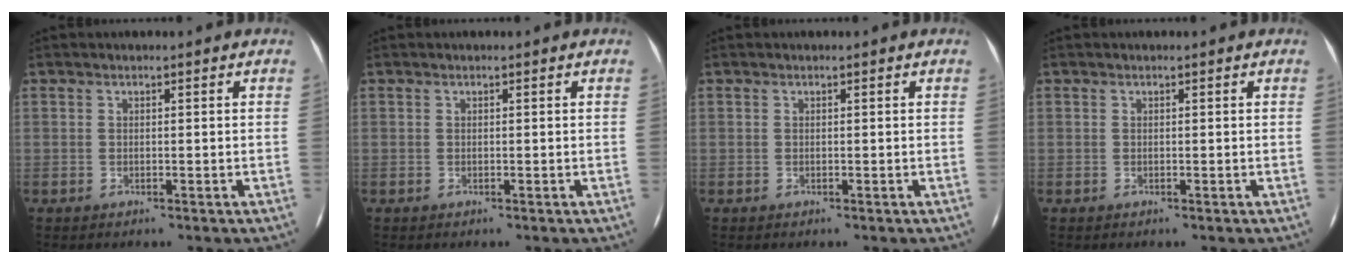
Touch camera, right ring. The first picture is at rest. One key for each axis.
{"total": 0.0}
{"total": 0.0}
{"total": 0.0}